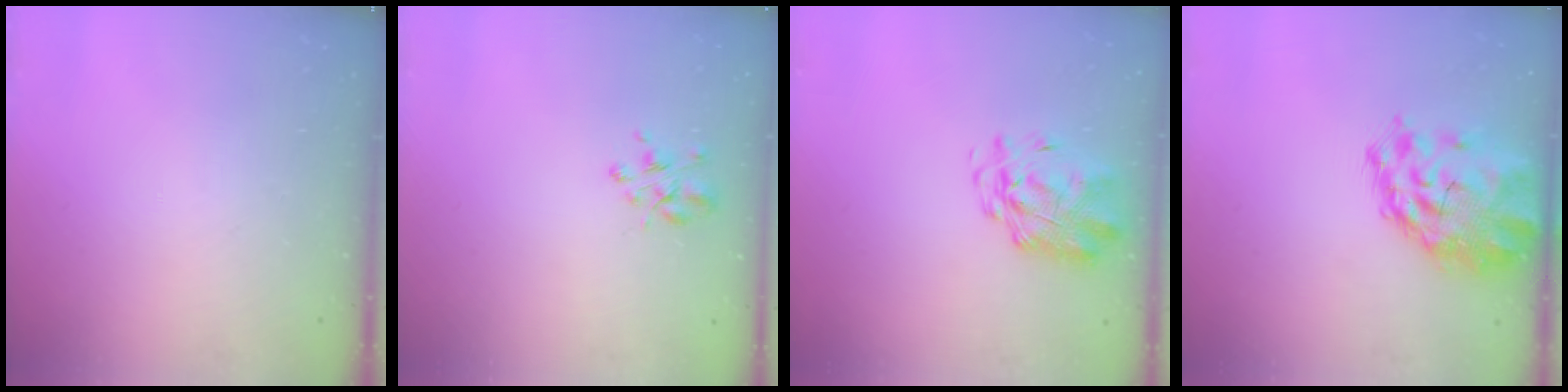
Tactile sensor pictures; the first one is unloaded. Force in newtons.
{"total": 3.8, "press": 3.7, "slide": 0.6}
{"total": 2.9, "press": 2.8, "slide": 0.7}
{"total": 3.9, "press": 3.7, "slide": 1.3}